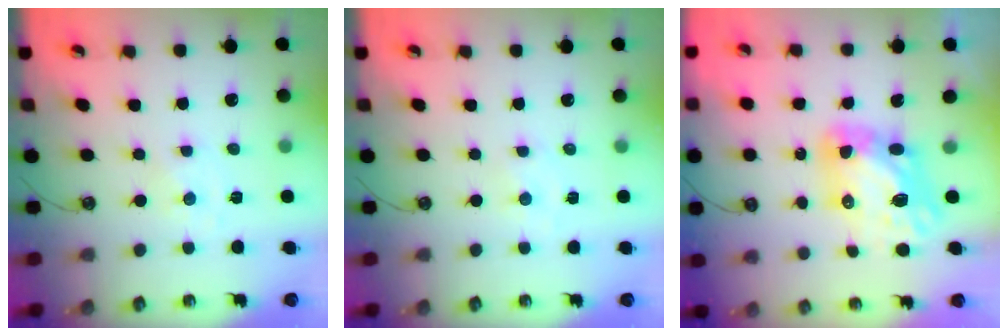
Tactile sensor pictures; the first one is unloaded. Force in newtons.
{"total": 1.8, "press": 1.7, "slide": 0.3}
{"total": 11.5, "press": 11.5, "slide": 1.1}